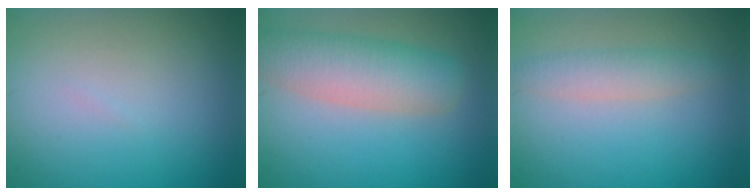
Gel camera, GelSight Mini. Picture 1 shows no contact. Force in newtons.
{"total": 5.7, "press": 5.7, "slide": 0.3}
{"total": 2.2, "press": 2.2, "slide": 0.1}